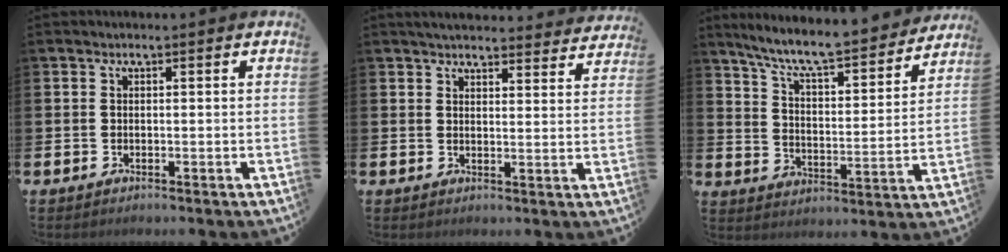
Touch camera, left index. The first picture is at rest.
{"total": 4.4, "force": [4.4, 0.6, 0.6], "torque": [-0.008, -0.028, 0.076]}
{"total": 8.5, "force": [7.8, 0.8, 3.3], "torque": [-0.087, -0.059, 0.128]}